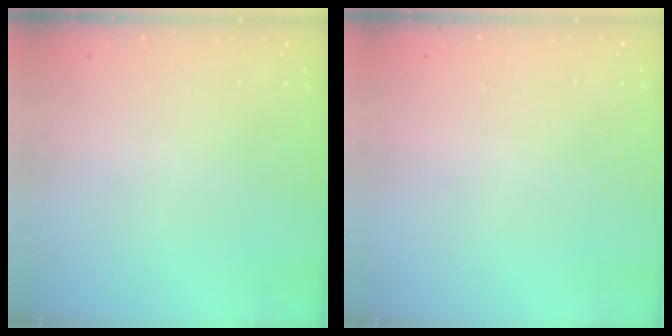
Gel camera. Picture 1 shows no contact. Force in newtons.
{"total": 0.9, "press": 0.9, "slide": 0.0}